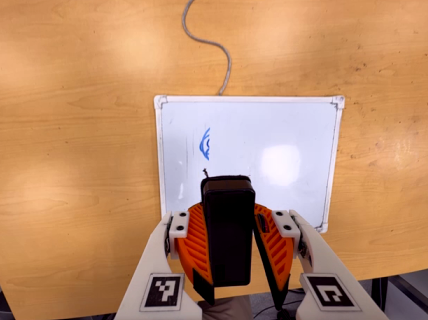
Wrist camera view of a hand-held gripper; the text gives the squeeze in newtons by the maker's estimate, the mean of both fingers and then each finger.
{"total": 8.4, "left": 8.8, "right": 7.9}